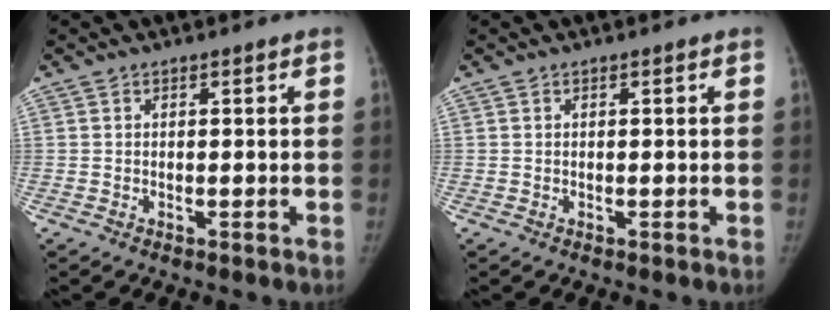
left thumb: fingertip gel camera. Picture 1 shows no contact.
{"total": 0.0}